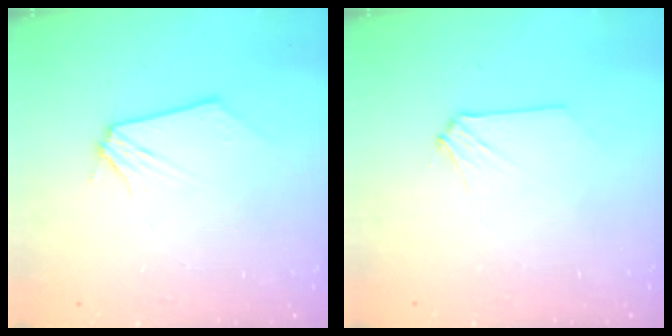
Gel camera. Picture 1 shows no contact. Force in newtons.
{"total": 0.0}